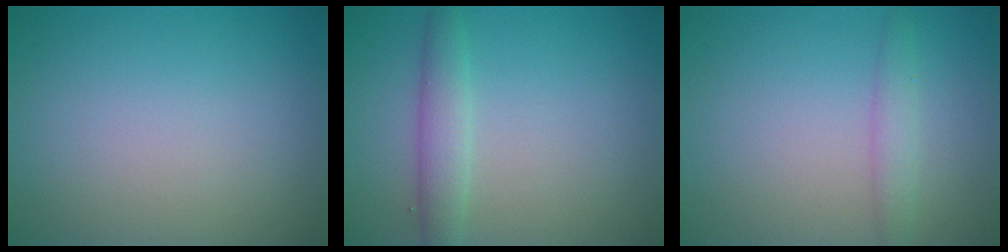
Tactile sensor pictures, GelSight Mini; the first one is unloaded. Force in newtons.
{"total": 2.5, "press": 2.5, "slide": 0.2}
{"total": 1.8, "press": 1.8, "slide": 0.1}